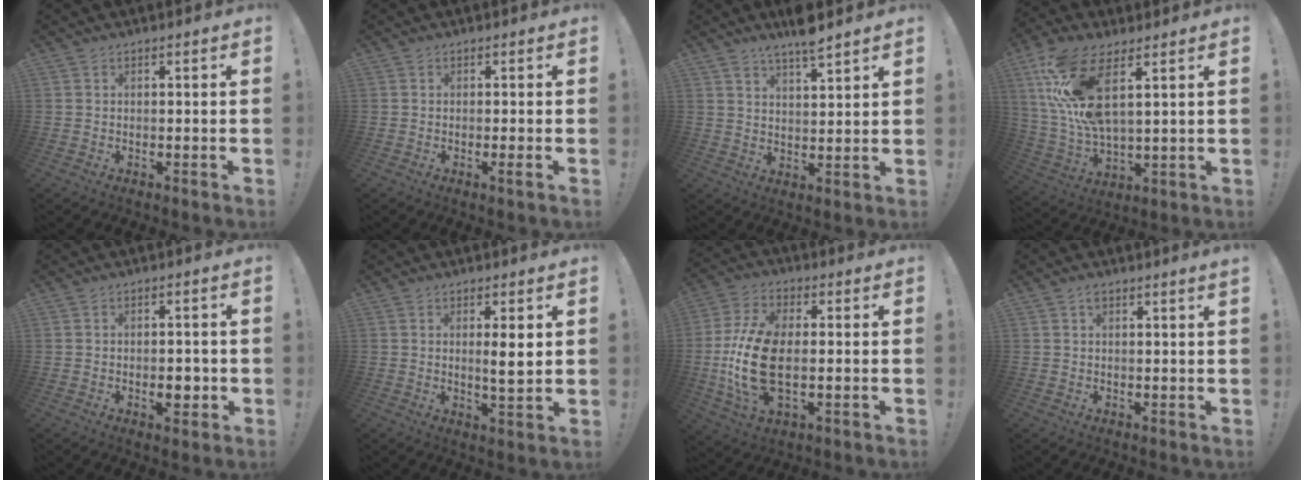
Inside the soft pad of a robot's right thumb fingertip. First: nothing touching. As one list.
[{"total": 1.9, "force": [-0.3, -0.2, 1.9], "torque": [-0.041, 0.001, -0.006]}, {"total": 6.9, "force": [5.7, 1.0, 3.7], "torque": [-0.061, -0.035, 0.098]}, {"total": 16.7, "force": [8.0, 6.3, 13.3], "torque": [-0.272, -0.035, 0.138]}, {"total": 4.1, "force": [-1.2, 2.4, 3.0], "torque": [-0.039, 0.005, -0.021]}, {"total": 5.3, "force": [1.1, 0.4, 5.1], "torque": [-0.082, -0.013, 0.013]}, {"total": 17.6, "force": [-1.5, 9.7, 14.6], "torque": [-0.297, -0.007, -0.019]}, {"total": 1.7, "force": [1.1, -0.1, 1.3], "torque": [-0.019, -0.003, 0.016]}]